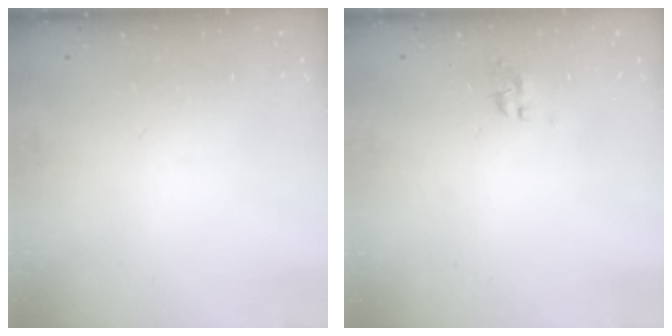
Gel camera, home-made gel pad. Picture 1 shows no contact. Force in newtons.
{"total": 0.0}